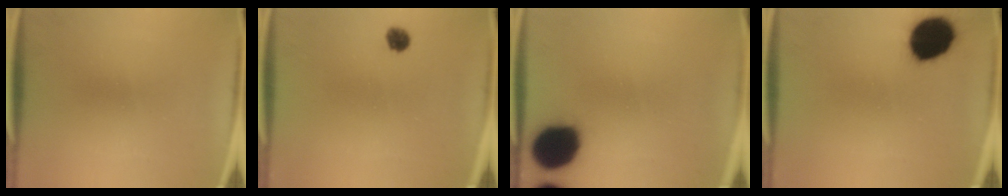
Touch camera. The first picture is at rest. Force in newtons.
{"total": 2.3}
{"total": 18.0}
{"total": 14.1}